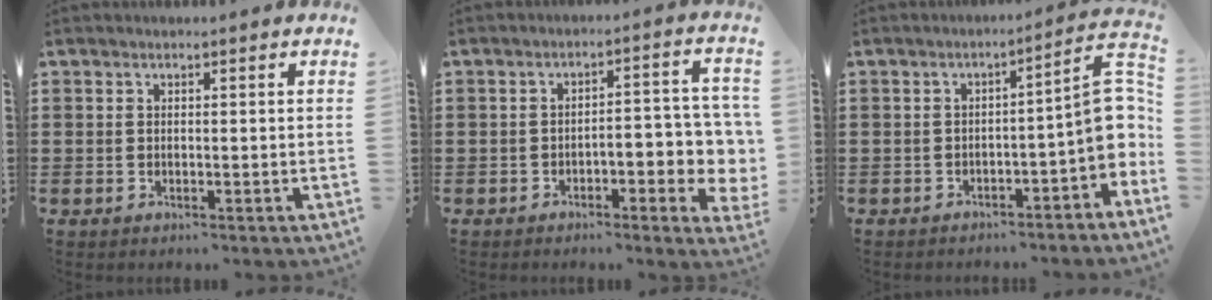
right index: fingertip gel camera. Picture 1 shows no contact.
{"total": 5.7, "force": [-1.8, 2.1, 4.9], "torque": [-0.068, -0.003, -0.035]}
{"total": 7.5, "force": [-1.5, 2.0, 7.1], "torque": [-0.096, -0.006, -0.031]}